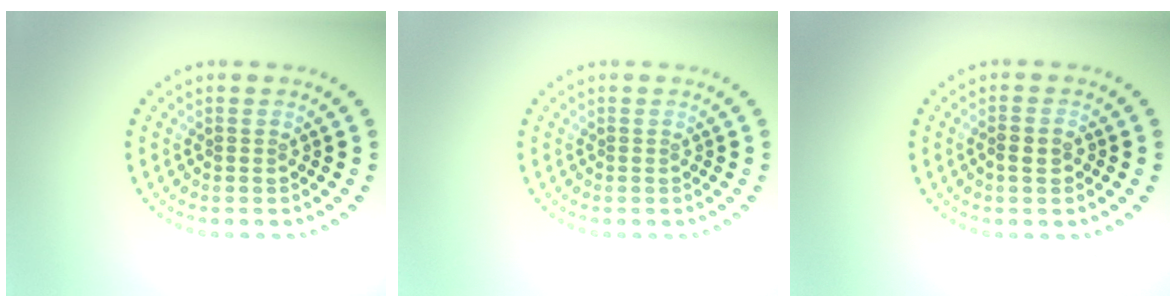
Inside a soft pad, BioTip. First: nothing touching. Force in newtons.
{"total": 0.0}
{"total": 1.3, "press": 1.2, "slide": 0.4}